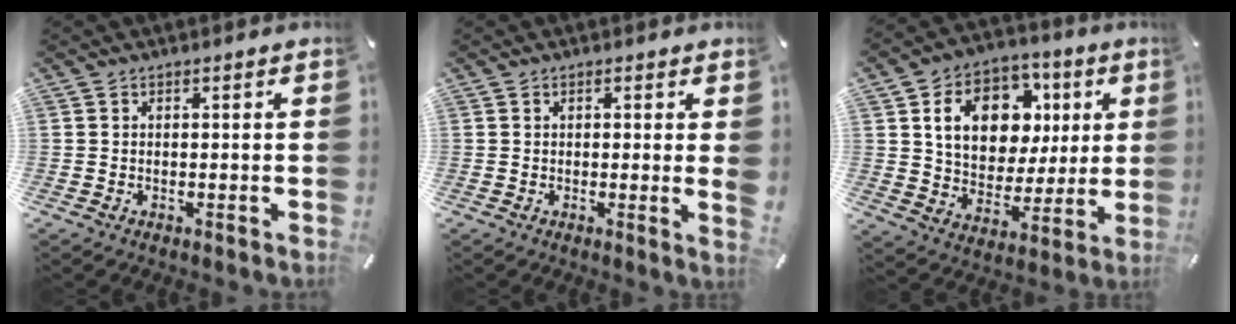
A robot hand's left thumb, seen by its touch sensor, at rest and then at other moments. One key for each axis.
{"total": 2.3, "fx": 0.3, "fy": 0.0, "fz": 2.3, "tx": -0.034, "ty": -0.008, "tz": 0.003}
{"total": 15.3, "fx": 5.4, "fy": 12.1, "fz": 7.7, "tx": -0.130, "ty": -0.003, "tz": 0.106}